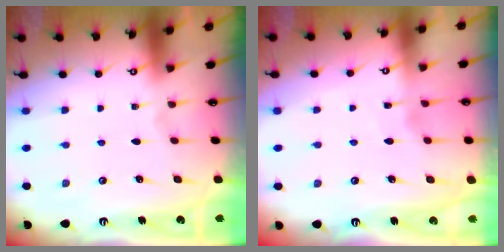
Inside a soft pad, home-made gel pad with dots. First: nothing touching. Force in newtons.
{"total": 2.1, "press": 2.1, "slide": 0.4}